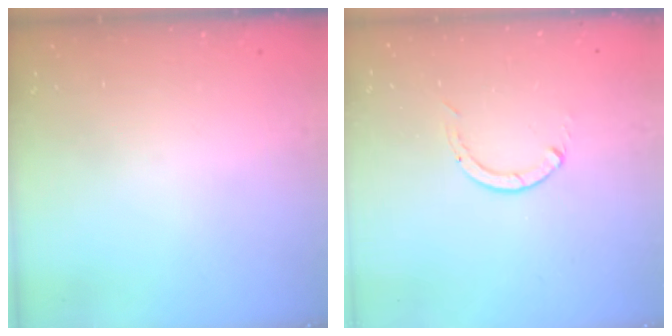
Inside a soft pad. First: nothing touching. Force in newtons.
{"total": 0.0}